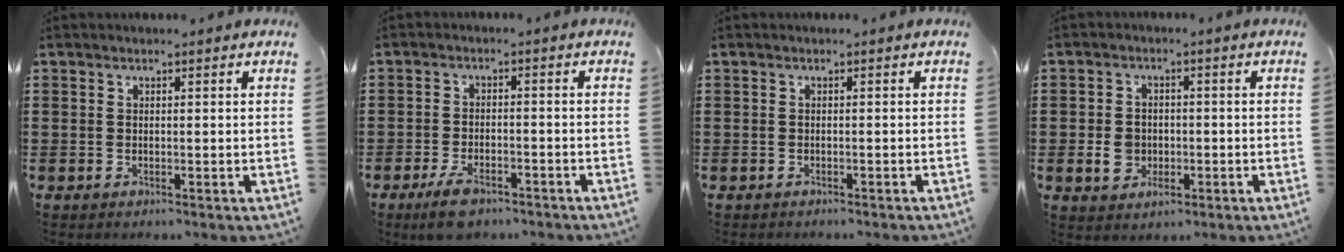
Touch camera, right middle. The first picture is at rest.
{"total": 4.6, "force": [-3.5, 1.7, 2.5], "torque": [-0.048, 0.009, -0.066]}
{"total": 0.6, "force": [-0.6, 0.1, 0.0], "torque": [-0.002, 0.001, -0.013]}
{"total": 3.9, "force": [-1.0, 3.2, 2.0], "torque": [-0.041, 0.000, -0.024]}